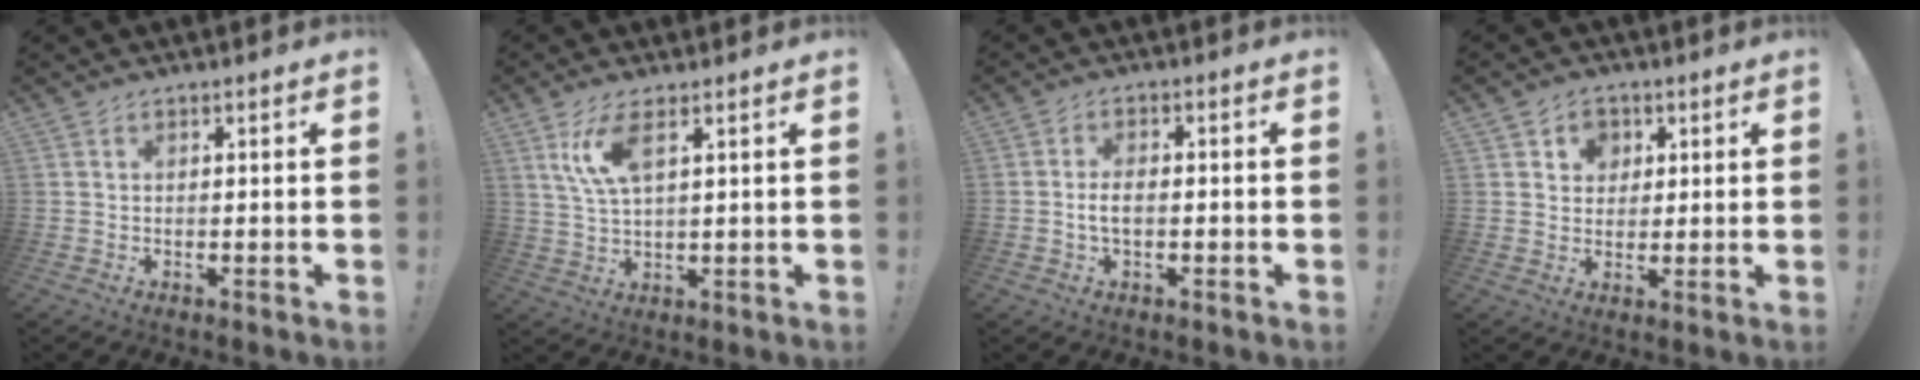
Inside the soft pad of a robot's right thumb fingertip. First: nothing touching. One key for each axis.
{"total": 8.3, "fx": 4.1, "fy": 2.5, "fz": 6.8, "tx": -0.133, "ty": -0.007, "tz": 0.076}
{"total": 3.8, "fx": -0.8, "fy": 1.8, "fz": 3.3, "tx": -0.063, "ty": 0.008, "tz": -0.014}
{"total": 5.5, "fx": 1.9, "fy": 4.9, "fz": 1.5, "tx": -0.018, "ty": -0.007, "tz": 0.035}